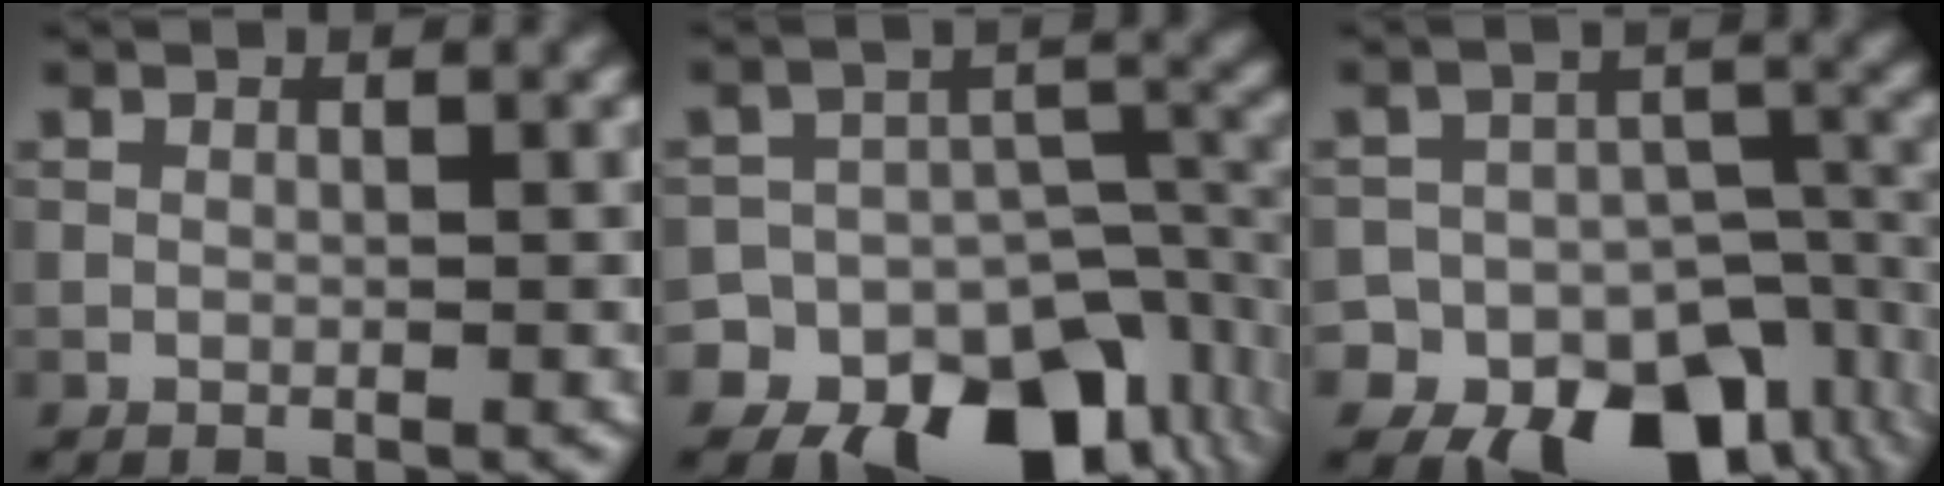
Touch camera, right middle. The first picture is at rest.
{"total": 17.2, "force": [-11.0, 12.0, 5.6], "torque": [-0.089, -0.032, -0.151]}
{"total": 15.3, "force": [-9.3, 10.7, 5.6], "torque": [-0.078, -0.024, -0.122]}